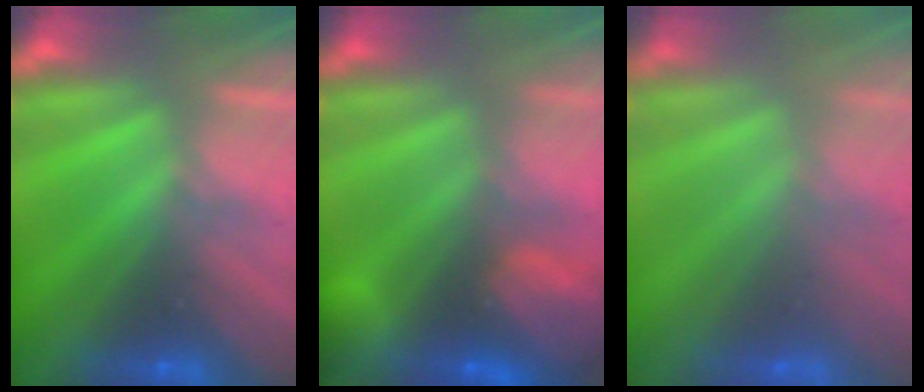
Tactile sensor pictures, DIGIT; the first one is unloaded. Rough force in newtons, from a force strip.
{"total": 10.8}
{"total": 2.1}